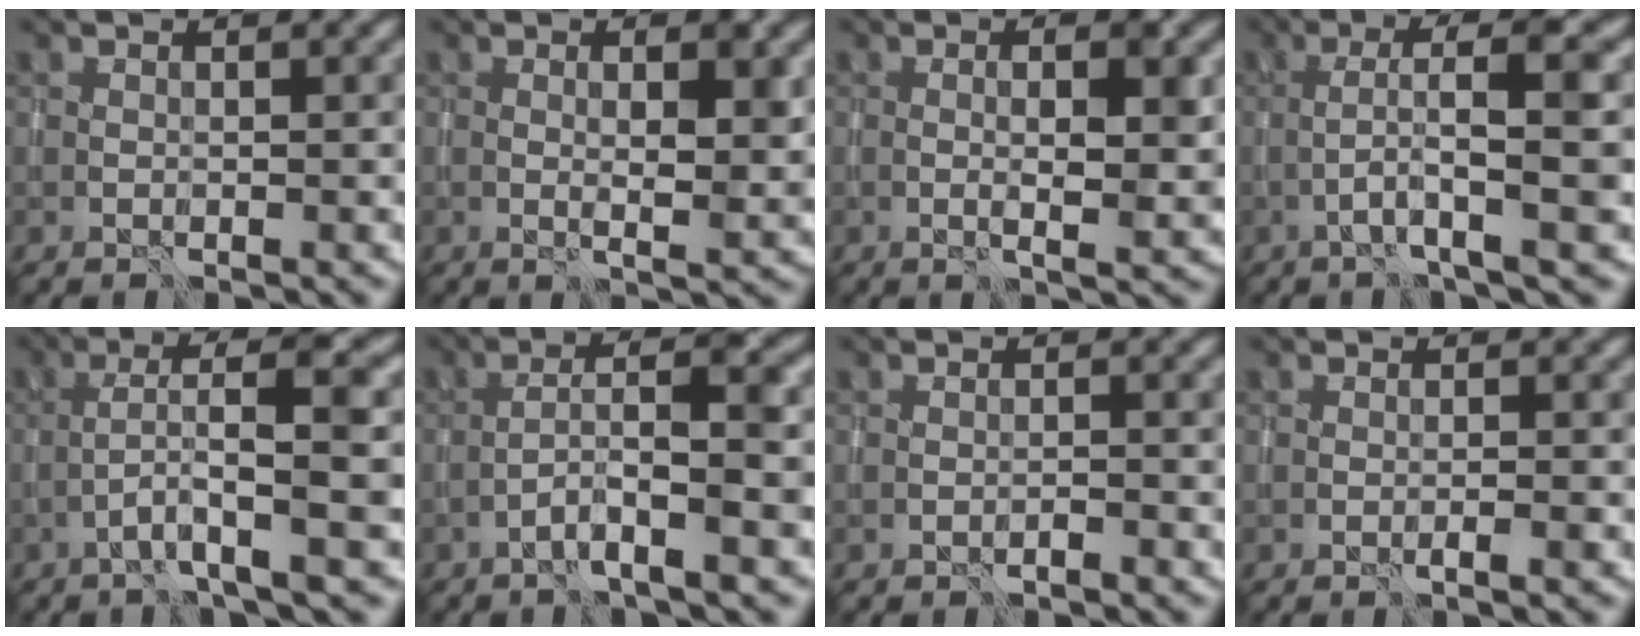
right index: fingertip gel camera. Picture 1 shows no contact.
{"total": 3.9, "force": [0.6, 0.9, 3.7], "torque": [-0.054, -0.002, 0.012]}
{"total": 4.2, "force": [0.3, 0.9, 4.1], "torque": [-0.059, 0.001, 0.001]}
{"total": 5.0, "force": [-0.6, 0.4, 5.0], "torque": [-0.085, 0.022, -0.015]}
{"total": 6.0, "force": [-0.9, 0.6, 5.9], "torque": [-0.096, 0.022, -0.023]}
{"total": 5.5, "force": [-2.0, 0.5, 5.1], "torque": [-0.084, 0.021, -0.043]}
{"total": 0.7, "force": [-0.6, 0.0, 0.2], "torque": [-0.002, 0.003, -0.013]}
{"total": 0.7, "force": [-0.4, 0.1, 0.6], "torque": [-0.006, 0.001, -0.011]}